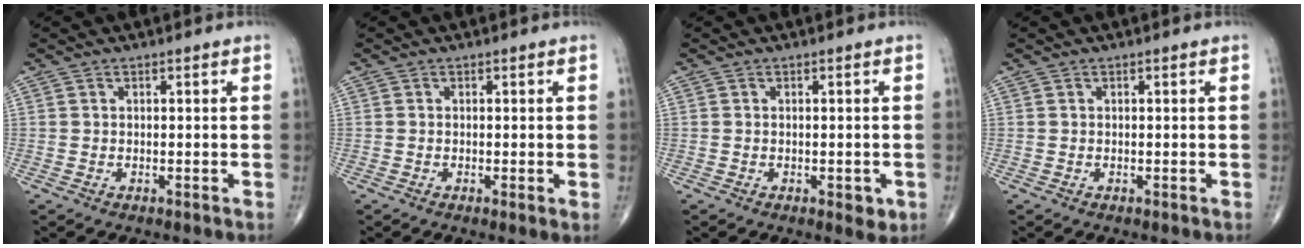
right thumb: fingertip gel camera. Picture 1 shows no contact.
{"total": 1.2, "force": [-0.2, 0.1, 1.2], "torque": [-0.027, -0.006, -0.007]}
{"total": 2.4, "force": [-0.8, 1.1, 2.0], "torque": [-0.018, -0.002, -0.008]}
{"total": 0.0}